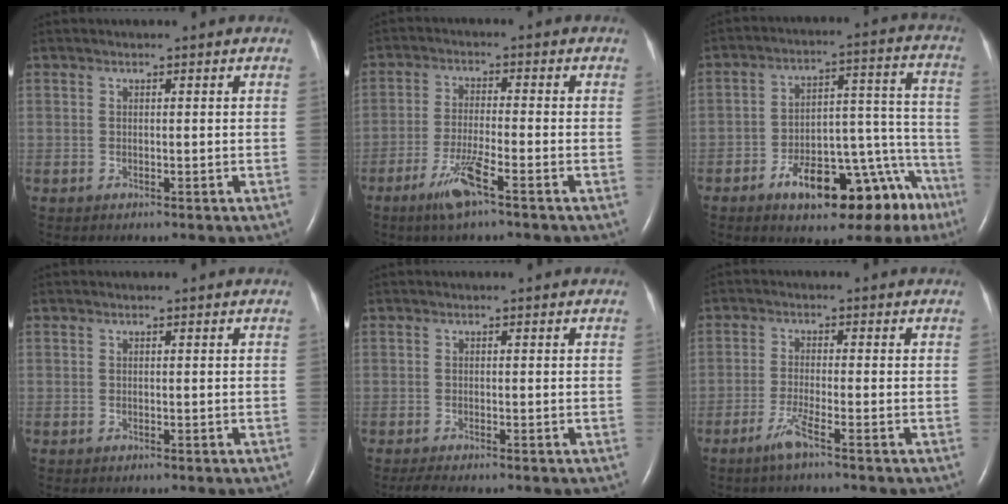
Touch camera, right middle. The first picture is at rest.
{"total": 5.8, "force": [-3.6, 0.1, 4.6], "torque": [-0.099, -0.011, -0.070]}
{"total": 19.2, "force": [-12.3, 7.4, 12.7], "torque": [-0.102, 0.070, -0.171]}
{"total": 0.0}
{"total": 1.6, "force": [-1.3, -0.2, 0.9], "torque": [-0.028, -0.008, -0.027]}
{"total": 3.2, "force": [-2.2, -0.4, 2.3], "torque": [-0.055, -0.007, -0.048]}